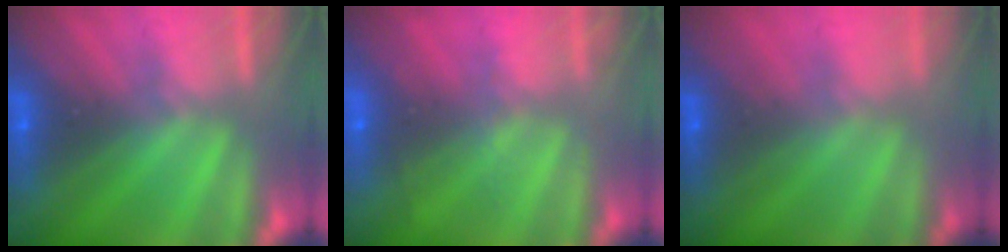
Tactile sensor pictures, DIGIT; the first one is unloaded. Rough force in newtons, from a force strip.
{"total": 2.0}
{"total": 1.6}